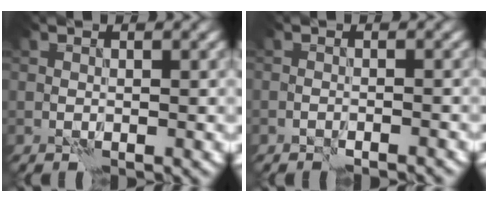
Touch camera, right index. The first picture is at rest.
{"total": 1.3, "force": [-1.3, -0.1, 0.3], "torque": [0.000, 0.005, -0.021]}